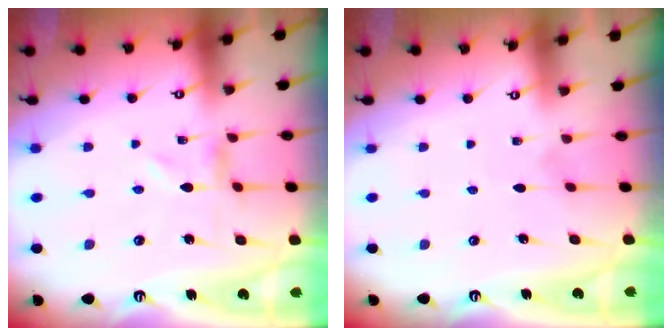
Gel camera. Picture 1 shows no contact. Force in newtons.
{"total": 1.2, "press": 1.2, "slide": 0.2}